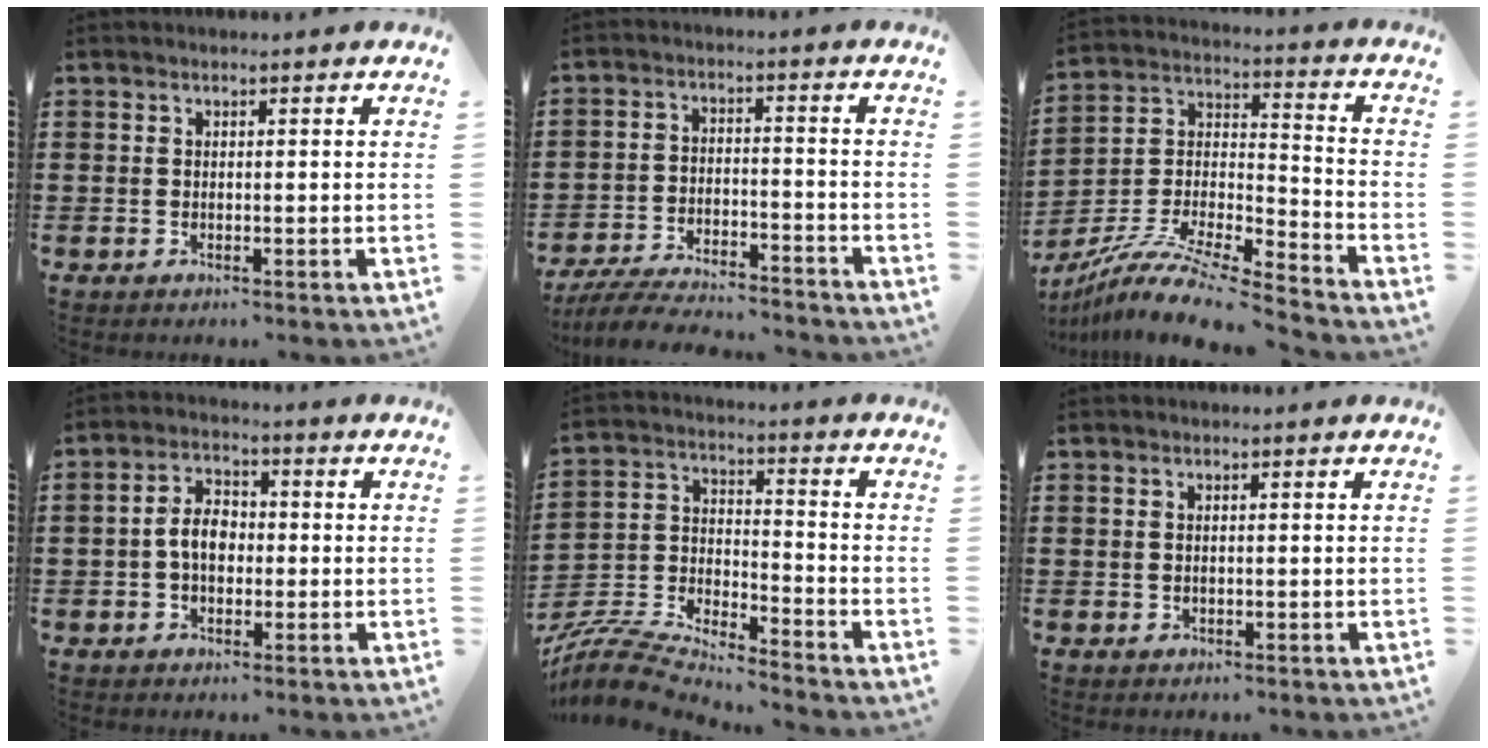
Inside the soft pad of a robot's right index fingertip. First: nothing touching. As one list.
[{"total": 6.4, "force": [-6.2, 0.6, 1.6], "torque": [-0.040, 0.003, -0.123]}, {"total": 11.3, "force": [-9.9, 1.1, 5.4], "torque": [-0.108, 0.009, -0.199]}, {"total": 5.0, "force": [-0.5, 3.2, 3.8], "torque": [-0.081, 0.008, -0.012]}, {"total": 6.4, "force": [-6.2, 0.7, 1.5], "torque": [-0.053, -0.012, -0.132]}, {"total": 0.6, "force": [0.2, 0.4, 0.4], "torque": [-0.010, 0.004, 0.003]}]